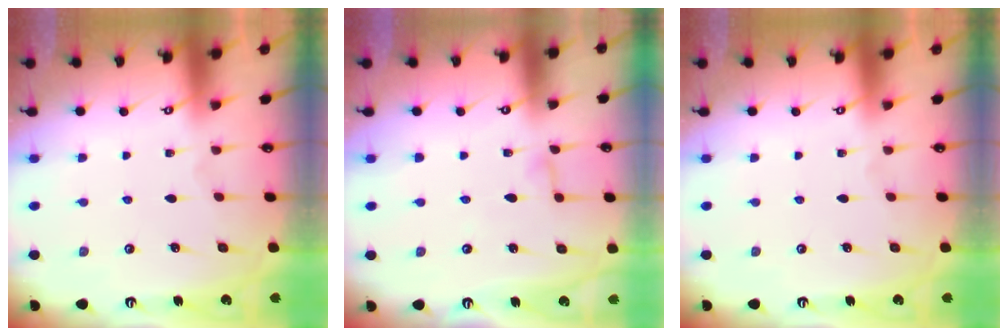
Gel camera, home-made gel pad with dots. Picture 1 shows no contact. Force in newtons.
{"total": 2.5, "press": 2.5, "slide": 0.2}
{"total": 0.0}